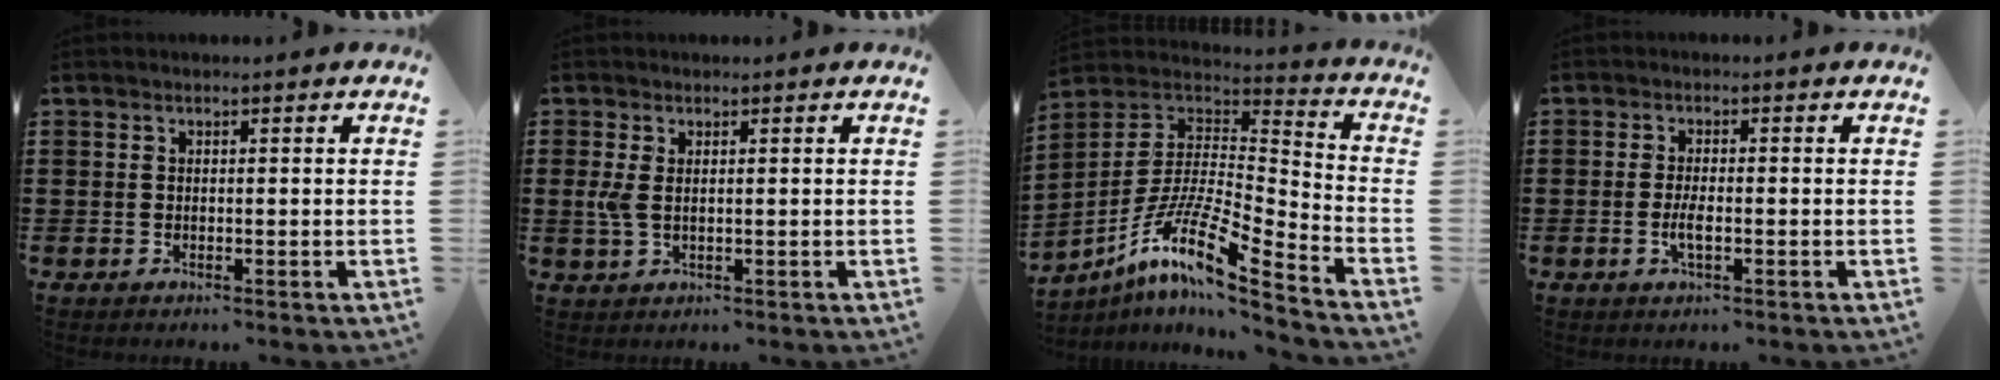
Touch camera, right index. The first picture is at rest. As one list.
[{"total": 2.6, "force": [0.7, 1.1, 2.2], "torque": [-0.062, -0.001, 0.007]}, {"total": 12.1, "force": [-8.2, 1.4, 8.8], "torque": [-0.184, -0.010, -0.168]}, {"total": 2.7, "force": [-0.9, 0.6, 2.5], "torque": [-0.050, -0.004, -0.018]}]